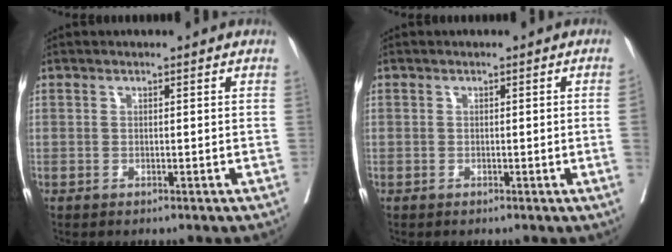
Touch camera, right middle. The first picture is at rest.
{"total": 1.1, "force": [-0.1, -0.2, 1.1], "torque": [-0.014, 0.001, 0.001]}